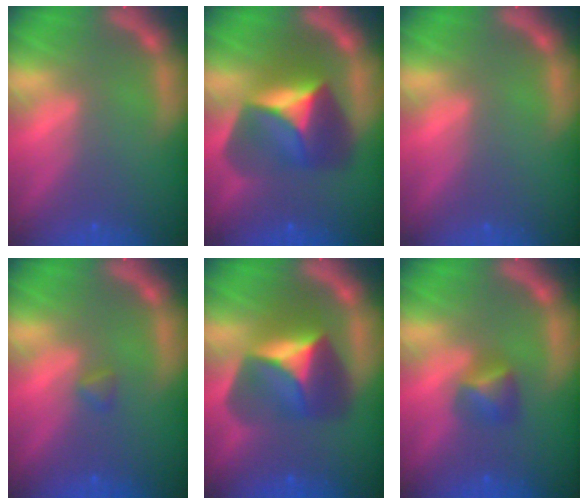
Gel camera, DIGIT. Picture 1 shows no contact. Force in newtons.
{"total": 7.9}
{"total": 0.0}
{"total": 0.9}
{"total": 7.4}
{"total": 2.4}